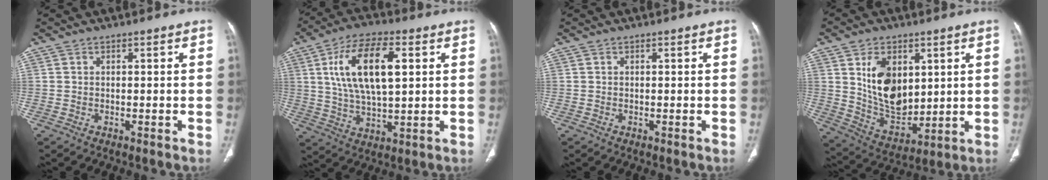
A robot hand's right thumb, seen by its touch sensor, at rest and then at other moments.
{"total": 15.6, "force": [4.0, 6.9, 13.4], "torque": [-0.245, 0.001, 0.075]}
{"total": 0.0}
{"total": 14.1, "force": [3.9, 9.1, 10.0], "torque": [-0.135, -0.029, 0.090]}